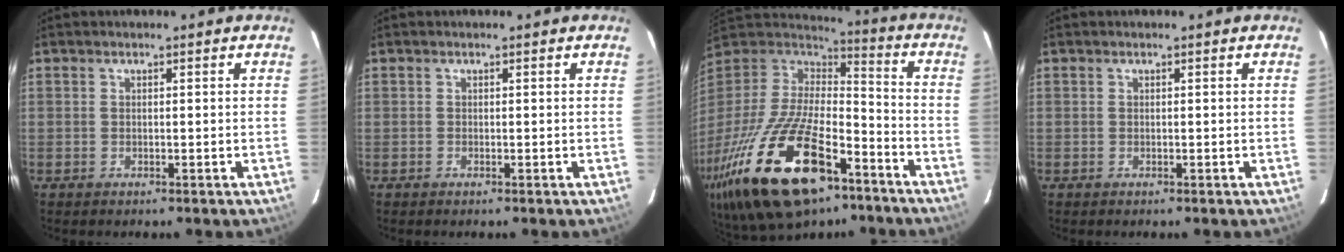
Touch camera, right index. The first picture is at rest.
{"total": 0.0}
{"total": 33.4, "force": [-18.7, 14.5, 23.6], "torque": [-0.486, -0.050, -0.303]}
{"total": 0.0}